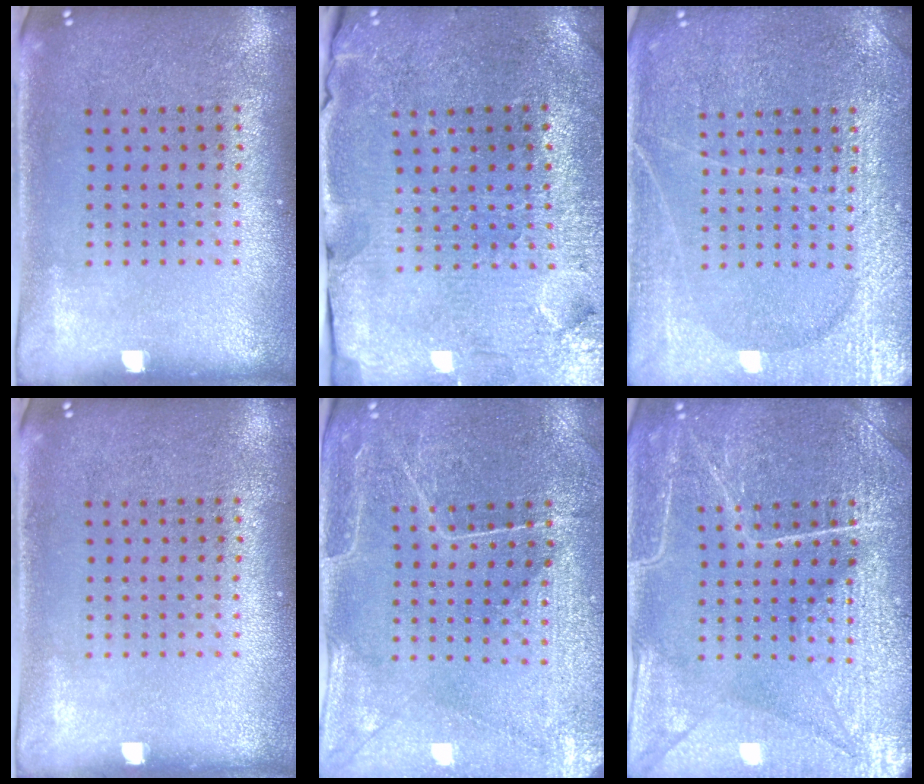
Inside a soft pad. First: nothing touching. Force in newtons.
{"total": 3.8, "press": 3.7, "slide": 0.8}
{"total": 3.6, "press": 3.6, "slide": 0.4}
{"total": 0.0}
{"total": 0.8, "press": 0.7, "slide": 0.4}
{"total": 4.4, "press": 4.4, "slide": 0.4}